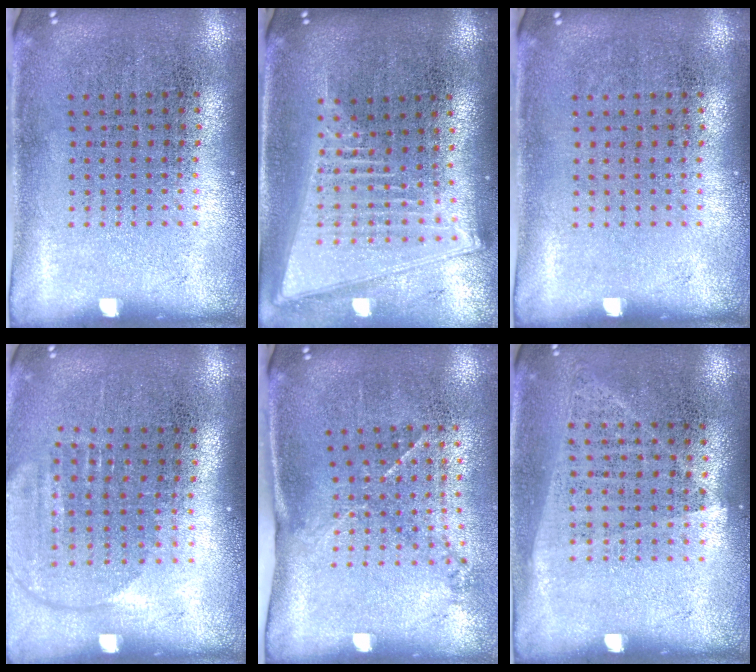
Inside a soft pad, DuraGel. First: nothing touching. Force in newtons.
{"total": 2.1, "press": 1.8, "slide": 1.1}
{"total": 0.0}
{"total": 1.5, "press": 1.3, "slide": 0.6}
{"total": 1.5, "press": 1.0, "slide": 1.2}
{"total": 1.0, "press": 0.9, "slide": 0.4}